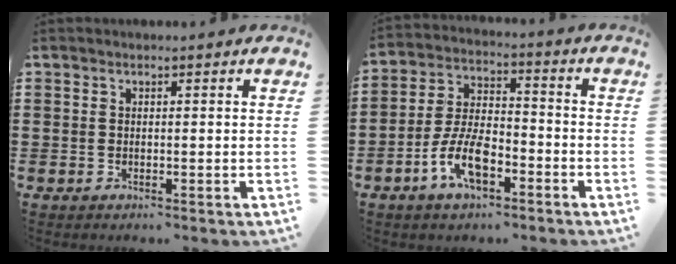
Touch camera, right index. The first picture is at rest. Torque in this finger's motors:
{"motor_torque": [1.17, 0.96, 0.65, 0.21]}